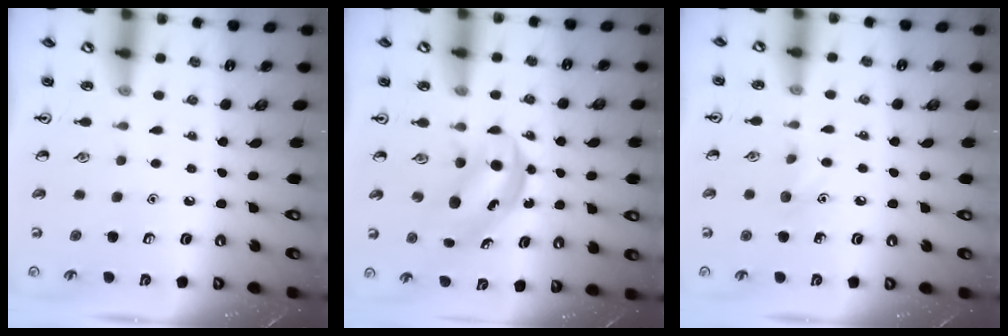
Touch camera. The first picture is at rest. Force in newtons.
{"total": 5.3, "press": 5.2, "slide": 0.9}
{"total": 4.4, "press": 4.2, "slide": 1.4}